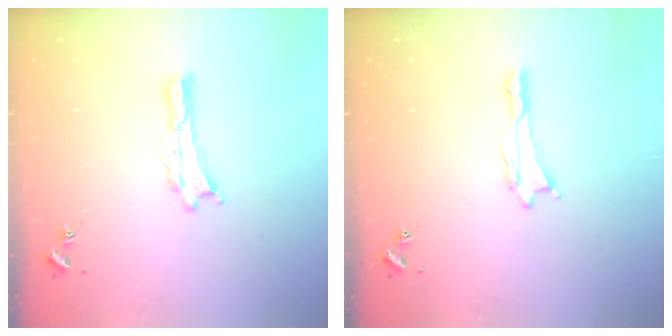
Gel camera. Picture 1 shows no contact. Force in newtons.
{"total": 0.6, "press": 0.5, "slide": 0.2}